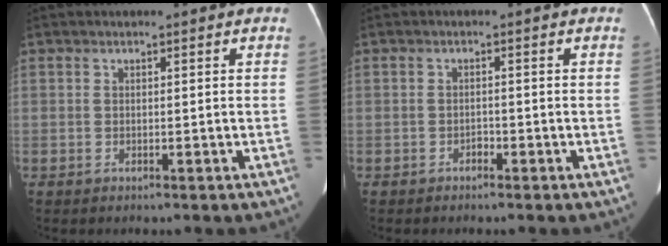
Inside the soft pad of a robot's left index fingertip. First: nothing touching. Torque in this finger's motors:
{"motor_torque": [0.02, 0.02, 0.00, 0.01]}